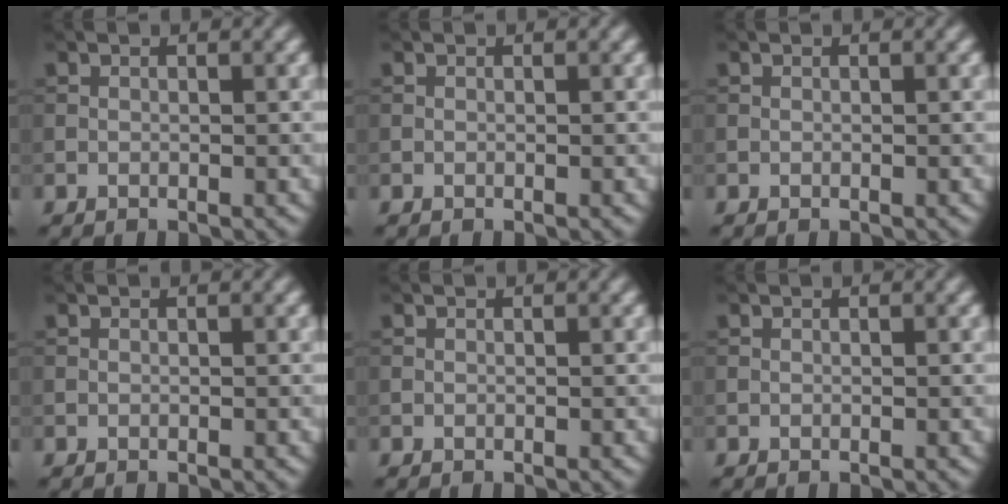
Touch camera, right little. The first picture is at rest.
{"total": 0.0}
{"total": 0.0}
{"total": 0.0}
{"total": 0.0}
{"total": 0.0}